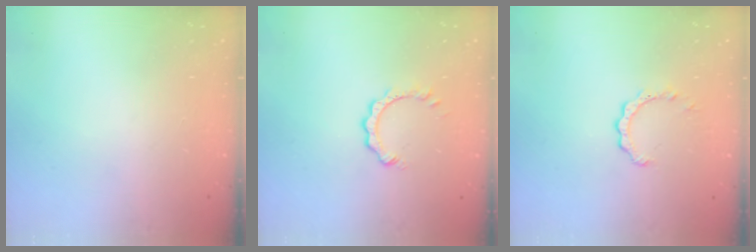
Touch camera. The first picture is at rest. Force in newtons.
{"total": 3.3, "press": 3.3, "slide": 0.4}
{"total": 2.4, "press": 2.3, "slide": 0.3}